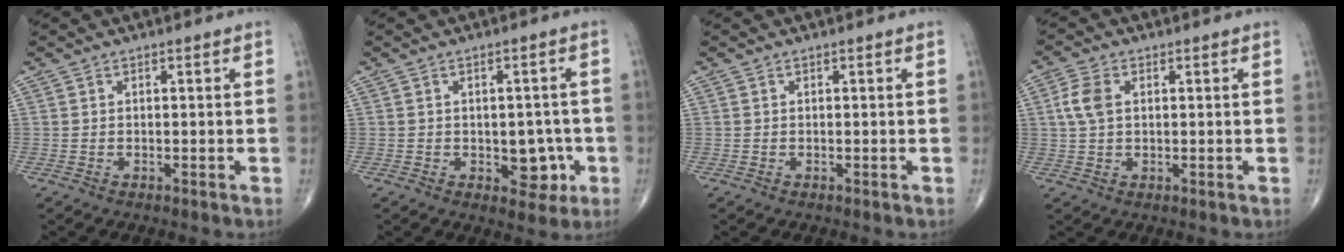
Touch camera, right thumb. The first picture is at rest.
{"total": 6.1, "force": [-1.5, 4.0, 4.4], "torque": [-0.017, 0.006, -0.014]}
{"total": 0.0}
{"total": 4.7, "force": [0.9, 2.9, 3.6], "torque": [-0.083, 0.008, 0.016]}